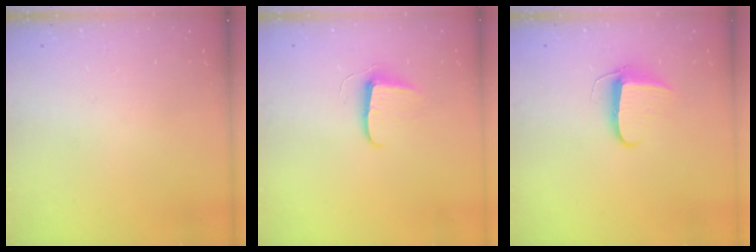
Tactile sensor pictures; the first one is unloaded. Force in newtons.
{"total": 7.3, "press": 7.3, "slide": 0.4}
{"total": 8.1, "press": 8.1, "slide": 0.9}